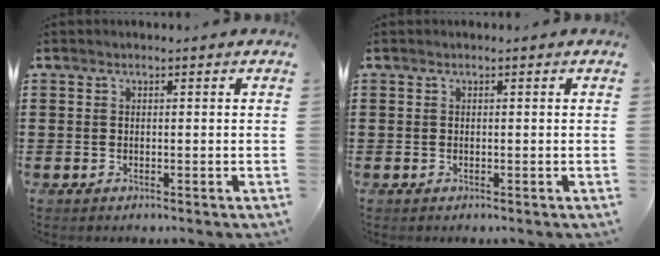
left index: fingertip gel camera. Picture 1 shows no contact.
{"total": 0.0}